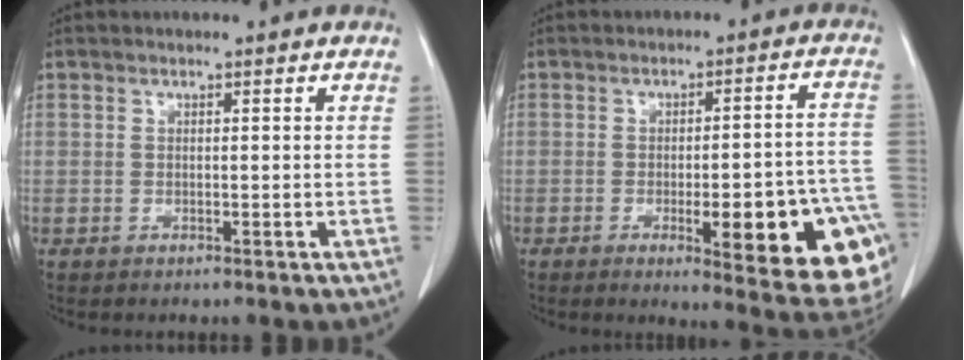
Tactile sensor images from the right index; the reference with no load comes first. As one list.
[{"total": 17.8, "force": [-6.4, 3.1, 16.3], "torque": [-0.113, 0.014, -0.066]}]